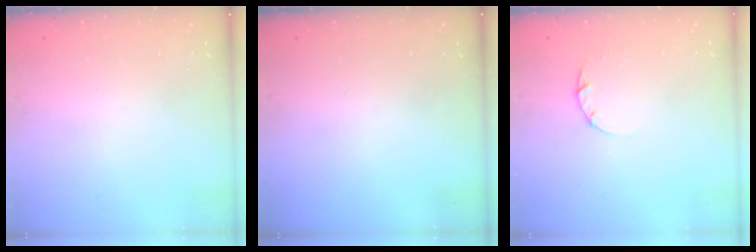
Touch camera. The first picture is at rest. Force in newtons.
{"total": 0.0}
{"total": 2.2, "press": 2.2, "slide": 0.3}